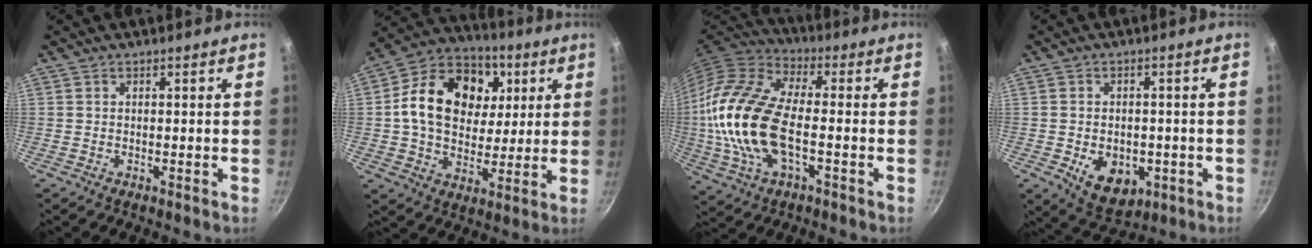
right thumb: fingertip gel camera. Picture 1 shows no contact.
{"total": 20.2, "force": [4.5, 15.3, 12.4], "torque": [-0.189, 0.010, 0.066]}
{"total": 19.5, "force": [-2.3, 9.8, 16.8], "torque": [-0.336, 0.025, -0.055]}
{"total": 9.4, "force": [-2.6, 6.5, 6.3], "torque": [-0.070, -0.004, -0.022]}